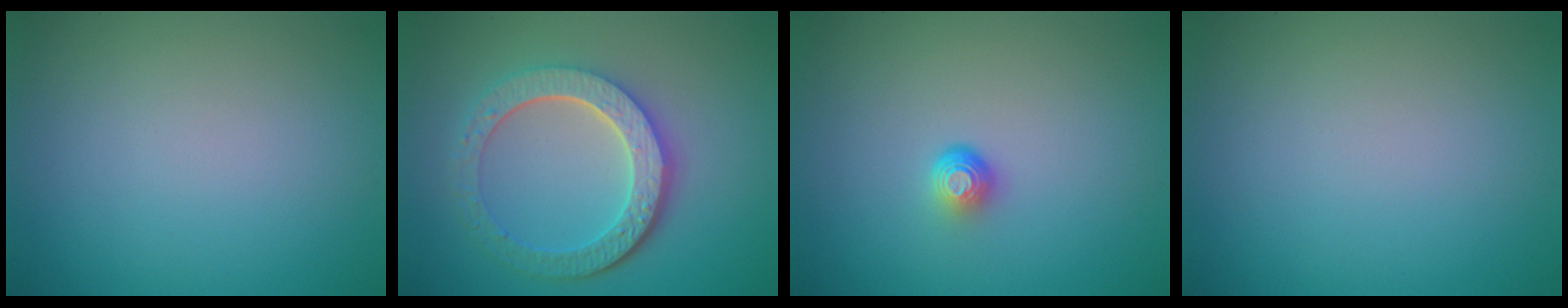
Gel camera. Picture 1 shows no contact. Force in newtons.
{"total": 5.8, "press": 4.4, "slide": 3.8}
{"total": 1.5, "press": 0.9, "slide": 1.2}
{"total": 0.0}